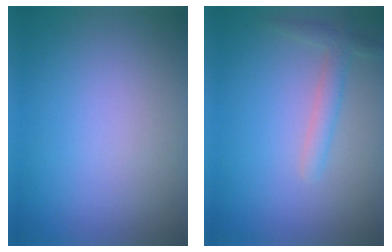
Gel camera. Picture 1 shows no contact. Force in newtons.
{"total": 2.0, "press": 2.0, "slide": 0.1}